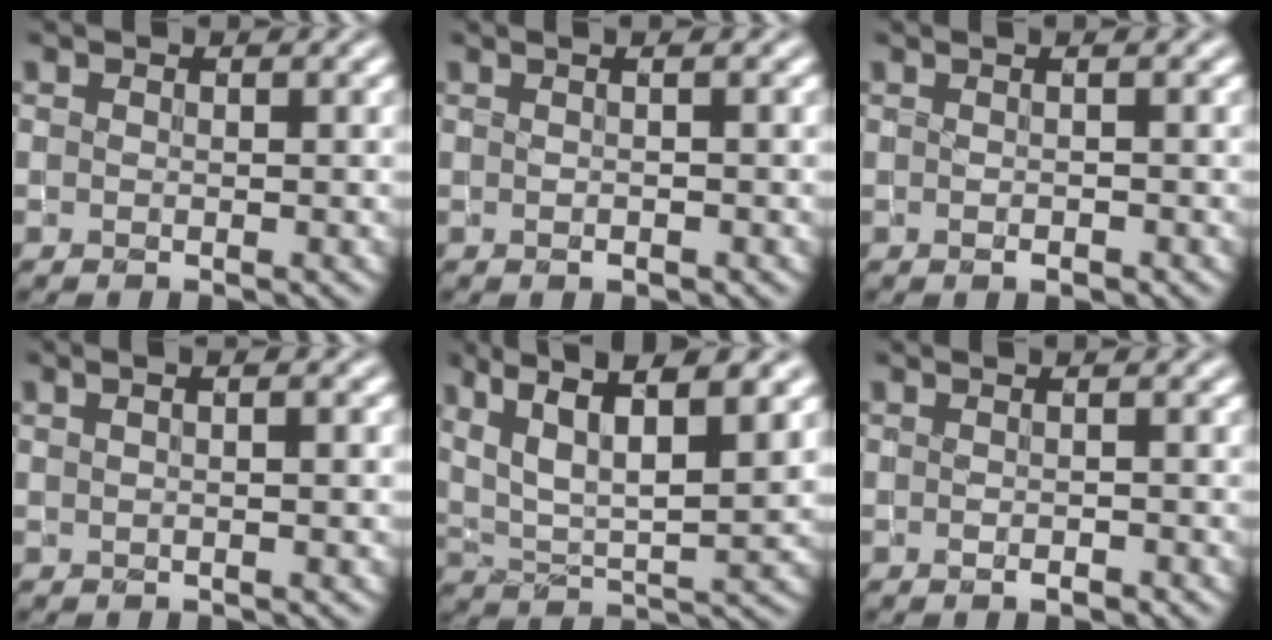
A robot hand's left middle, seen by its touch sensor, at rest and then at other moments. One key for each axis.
{"total": 2.6, "fx": 0.5, "fy": 1.1, "fz": 2.2, "tx": -0.016, "ty": -0.002, "tz": -0.015}
{"total": 1.7, "fx": 0.1, "fy": 0.5, "fz": 1.6, "tx": -0.021, "ty": -0.008, "tz": -0.007}
{"total": 3.9, "fx": 1.5, "fy": 1.8, "fz": 3.2, "tx": -0.021, "ty": 0.018, "tz": -0.004}
{"total": 8.8, "fx": 4.9, "fy": 2.7, "fz": 6.8, "tx": -0.132, "ty": 0.009, "tz": 0.092}
{"total": 1.1, "fx": -0.3, "fy": 0.3, "fz": 1.0, "tx": -0.018, "ty": -0.008, "tz": -0.005}